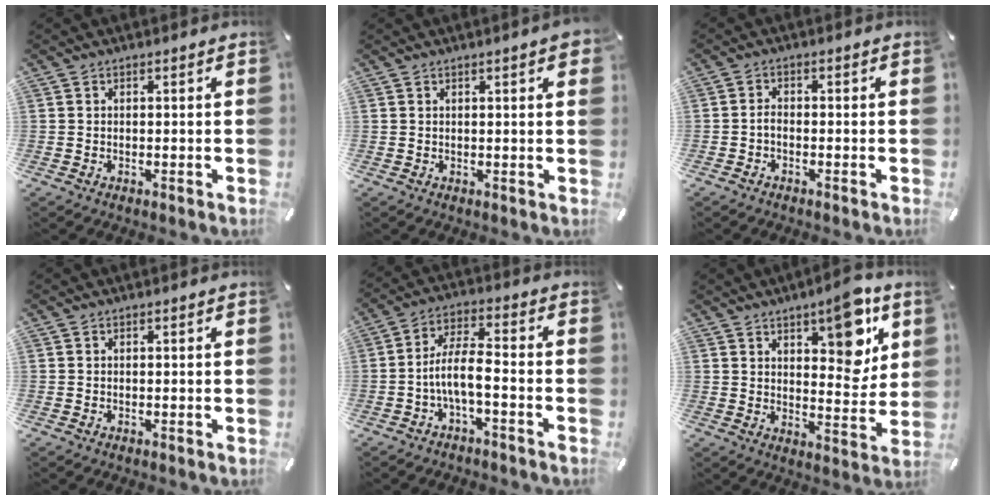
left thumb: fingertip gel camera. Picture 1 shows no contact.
{"total": 2.7, "force": [1.1, 0.4, 2.4], "torque": [-0.040, -0.001, 0.016]}
{"total": 1.6, "force": [-0.9, 0.7, 1.2], "torque": [-0.025, 0.005, -0.017]}
{"total": 0.0}
{"total": 8.4, "force": [-3.2, 2.8, 7.3], "torque": [-0.139, 0.007, -0.057]}
{"total": 11.8, "force": [7.0, 5.2, 8.0], "torque": [-0.088, -0.046, 0.114]}